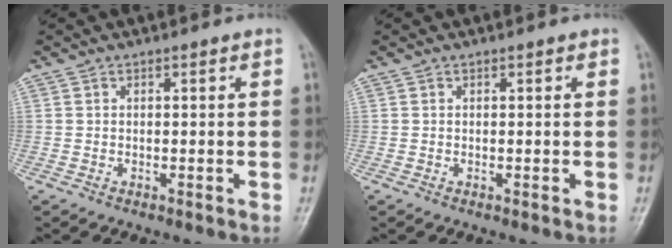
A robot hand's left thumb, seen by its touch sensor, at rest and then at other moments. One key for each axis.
{"total": 0.0}